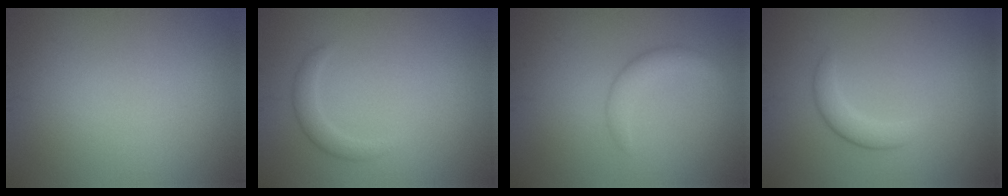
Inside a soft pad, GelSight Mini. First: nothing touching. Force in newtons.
{"total": 1.6, "press": 1.6, "slide": 0.1}
{"total": 2.4, "press": 2.4, "slide": 0.0}
{"total": 2.1, "press": 2.1, "slide": 0.0}